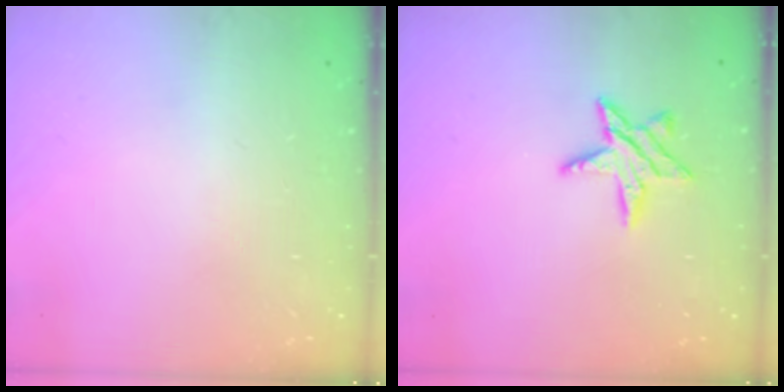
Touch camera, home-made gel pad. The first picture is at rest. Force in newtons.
{"total": 8.8, "press": 8.8, "slide": 0.5}